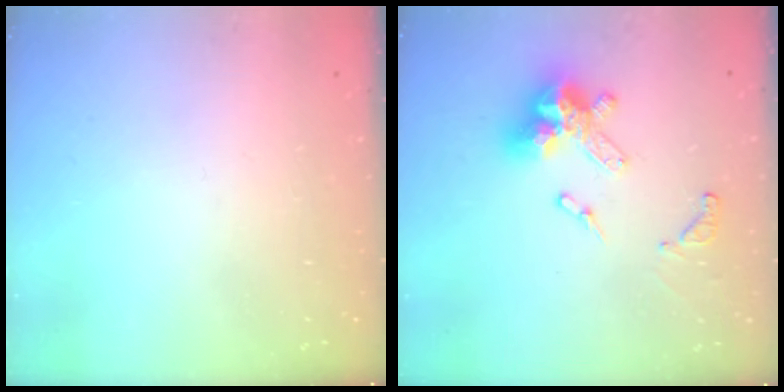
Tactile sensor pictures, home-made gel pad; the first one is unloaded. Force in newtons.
{"total": 14.2, "press": 14.1, "slide": 1.7}